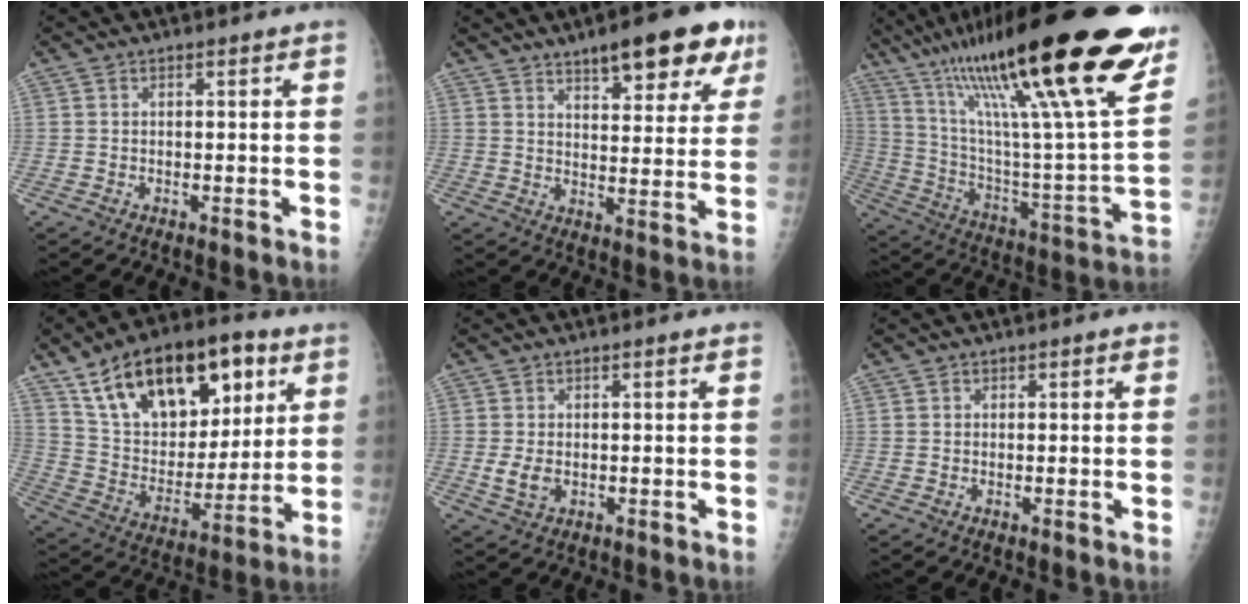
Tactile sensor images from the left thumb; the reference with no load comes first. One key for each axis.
{"total": 14.8, "fx": 9.2, "fy": 5.0, "fz": 10.4, "tx": -0.099, "ty": -0.036, "tz": 0.127}
{"total": 37.3, "fx": 23.1, "fy": 6.1, "fz": 28.7, "tx": -0.423, "ty": -0.043, "tz": 0.382}
{"total": 26.8, "fx": 13.2, "fy": 14.6, "fz": 18.2, "tx": -0.261, "ty": -0.014, "tz": 0.227}
{"total": 3.4, "fx": -0.4, "fy": 2.3, "fz": 2.5, "tx": -0.046, "ty": -0.002, "tz": -0.003}
{"total": 0.9, "fx": 0.1, "fy": 0.8, "fz": 0.2, "tx": 0.008, "ty": 0.004, "tz": -0.002}